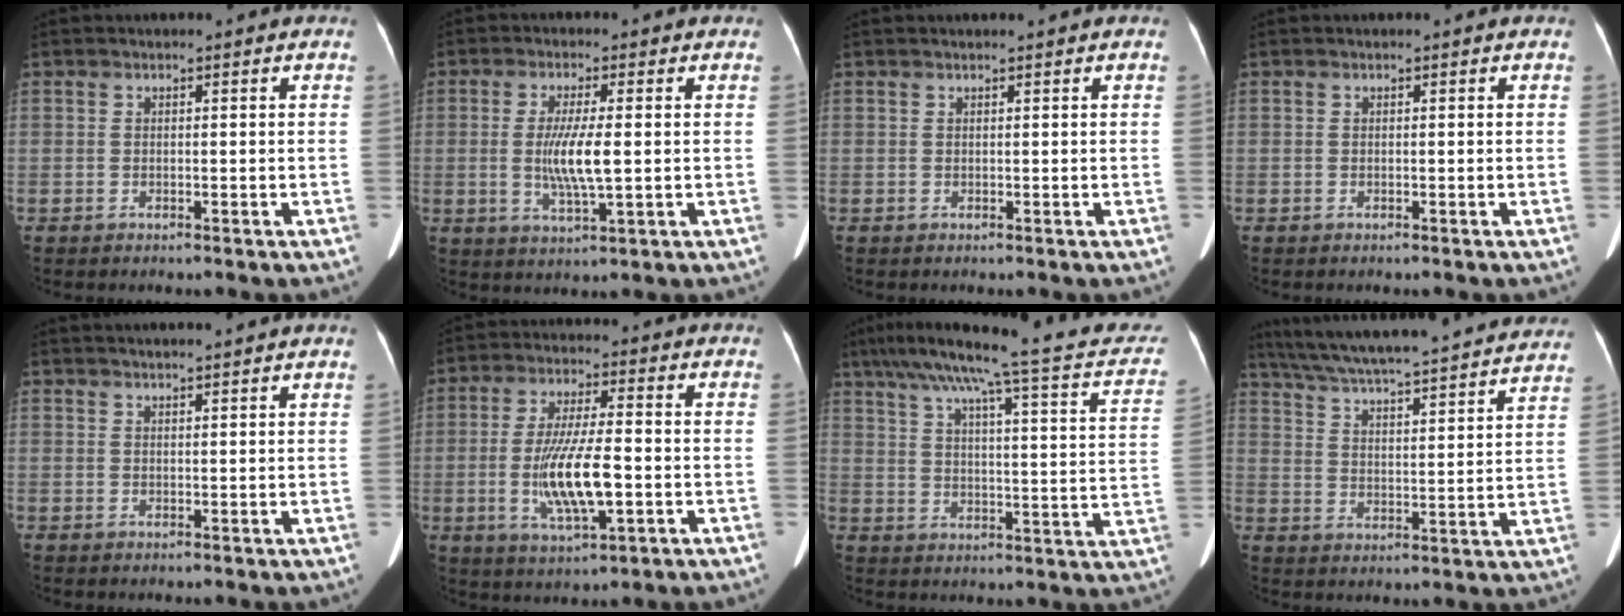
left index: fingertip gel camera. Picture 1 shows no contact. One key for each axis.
{"total": 6.6, "fx": -0.1, "fy": 0.8, "fz": 6.5, "tx": -0.130, "ty": -0.013, "tz": -0.005}
{"total": 1.1, "fx": 1.0, "fy": 0.1, "fz": 0.5, "tx": -0.005, "ty": 0.015, "tz": 0.015}
{"total": 0.0}
{"total": 5.4, "fx": 5.0, "fy": -0.2, "fz": 2.1, "tx": -0.027, "ty": 0.022, "tz": 0.061}
{"total": 10.9, "fx": -2.1, "fy": 2.1, "fz": 10.4, "tx": -0.206, "ty": -0.012, "tz": -0.036}
{"total": 25.1, "fx": 19.9, "fy": 3.0, "fz": 15.0, "tx": -0.228, "ty": 0.011, "tz": 0.246}
{"total": 30.5, "fx": 27.6, "fy": 2.9, "fz": 12.5, "tx": -0.214, "ty": -0.027, "tz": 0.362}